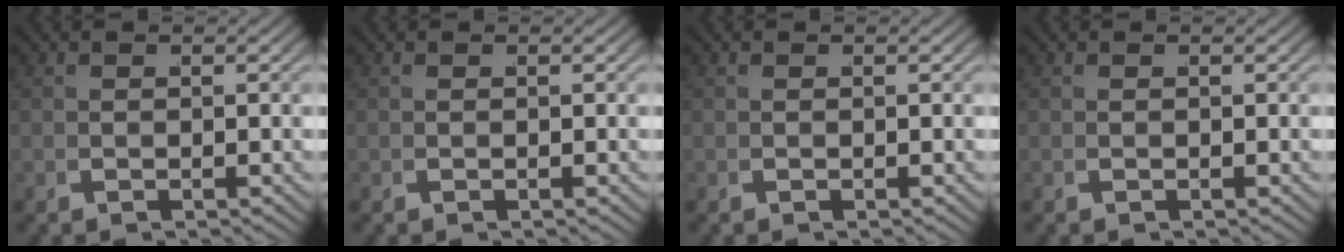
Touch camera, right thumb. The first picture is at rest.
{"total": 0.0}
{"total": 0.0}
{"total": 0.0}